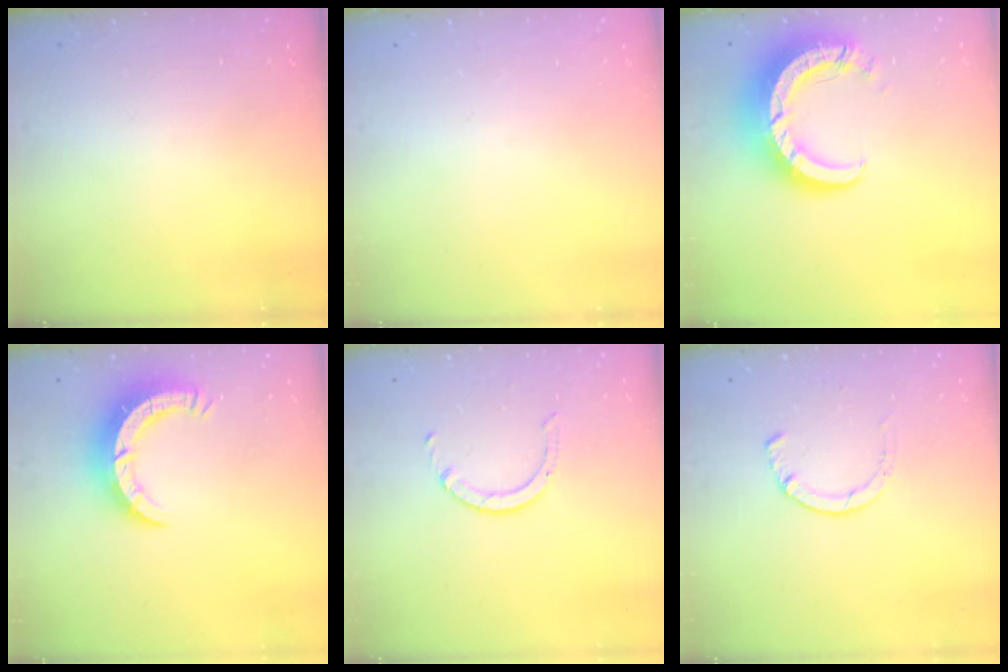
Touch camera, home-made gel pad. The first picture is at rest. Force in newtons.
{"total": 0.0}
{"total": 11.5, "press": 11.5, "slide": 1.1}
{"total": 8.6, "press": 8.5, "slide": 0.8}
{"total": 2.5, "press": 2.5, "slide": 0.2}
{"total": 1.2, "press": 1.2, "slide": 0.3}